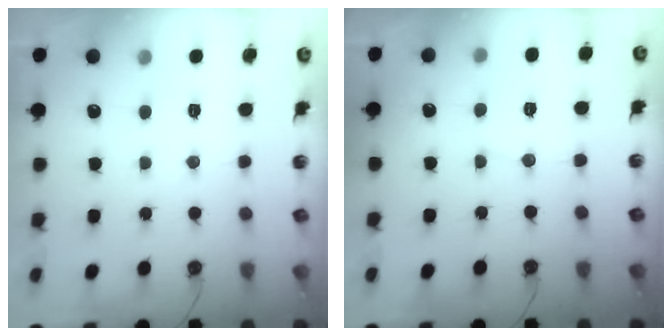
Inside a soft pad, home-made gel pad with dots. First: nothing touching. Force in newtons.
{"total": 2.4, "press": 2.4, "slide": 0.3}